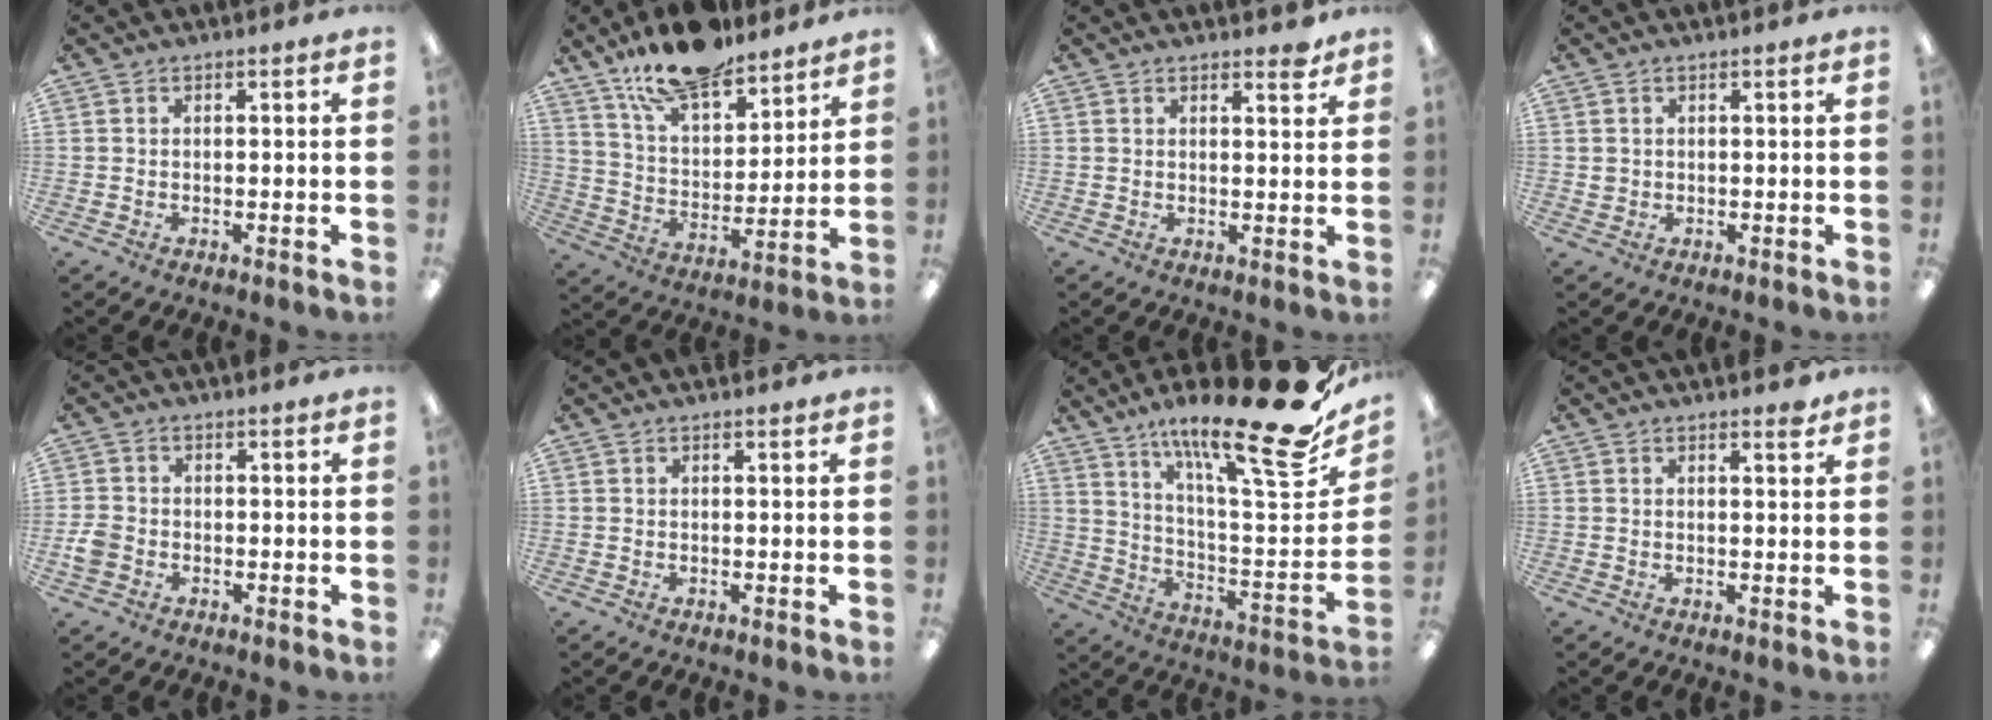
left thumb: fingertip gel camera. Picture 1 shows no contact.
{"total": 15.8, "force": [13.2, 5.7, 6.7], "torque": [-0.126, -0.076, 0.238]}
{"total": 2.8, "force": [2.3, 0.8, 1.3], "torque": [-0.005, -0.014, 0.037]}
{"total": 1.2, "force": [0.6, 1.0, 0.2], "torque": [-0.007, 0.003, 0.011]}
{"total": 3.3, "force": [-1.1, 2.7, 1.6], "torque": [-0.024, 0.009, -0.018]}
{"total": 0.6, "force": [0.5, 0.1, 0.3], "torque": [0.002, -0.002, 0.007]}
{"total": 24.8, "force": [17.3, 4.9, 17.1], "torque": [-0.255, -0.127, 0.274]}
{"total": 2.2, "force": [1.8, 0.4, 1.0], "torque": [-0.007, -0.008, 0.029]}